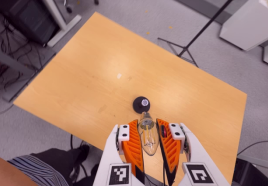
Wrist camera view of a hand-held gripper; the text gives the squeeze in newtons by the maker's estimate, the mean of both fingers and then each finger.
{"total": 21.7, "left": 24.7, "right": 18.8}